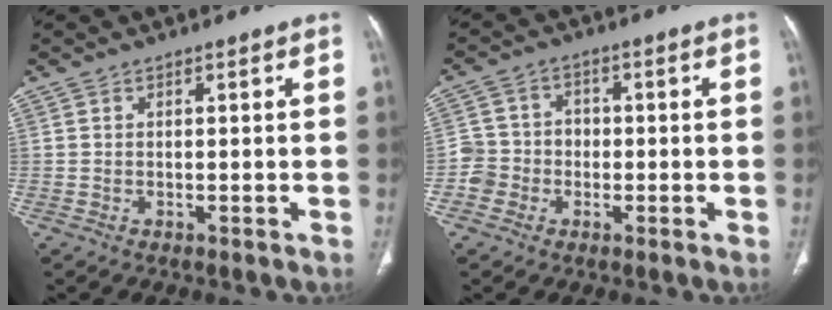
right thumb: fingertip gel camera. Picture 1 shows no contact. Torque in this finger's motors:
{"motor_torque": [0.21, -0.01, 0.36, 0.22, -0.01]}